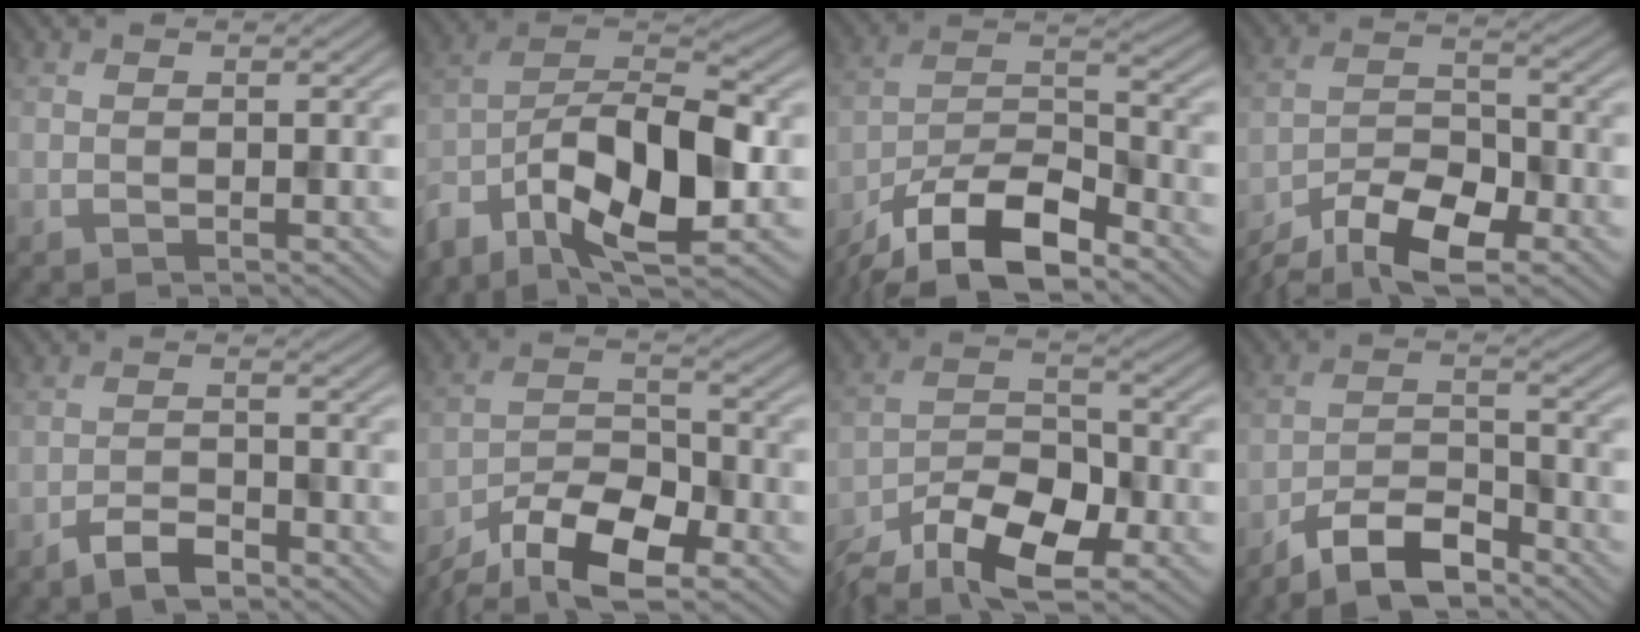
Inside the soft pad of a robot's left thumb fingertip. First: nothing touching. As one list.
[{"total": 13.8, "force": [-7.3, 6.0, 10.0], "torque": [-0.190, -0.014, -0.150]}, {"total": 12.6, "force": [-9.1, 4.3, 7.5], "torque": [-0.143, -0.003, -0.186]}, {"total": 9.5, "force": [-6.7, 3.8, 5.5], "torque": [-0.101, -0.004, -0.133]}, {"total": 3.7, "force": [-2.8, 1.2, 2.0], "torque": [-0.038, 0.003, -0.059]}, {"total": 10.8, "force": [-7.5, 4.4, 6.4], "torque": [-0.115, -0.004, -0.152]}, {"total": 11.5, "force": [-7.6, 5.2, 6.9], "torque": [-0.130, -0.005, -0.152]}, {"total": 8.2, "force": [-6.3, 2.6, 4.5], "torque": [-0.079, 0.002, -0.128]}]